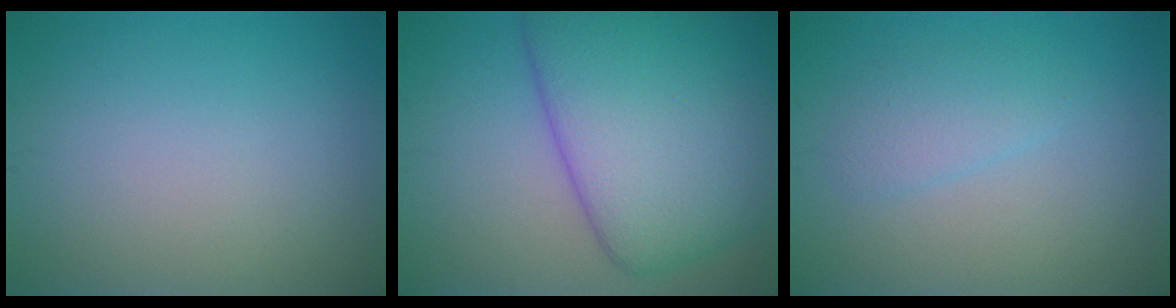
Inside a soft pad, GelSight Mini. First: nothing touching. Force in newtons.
{"total": 11.3, "press": 11.3, "slide": 0.4}
{"total": 2.0, "press": 2.0, "slide": 0.1}